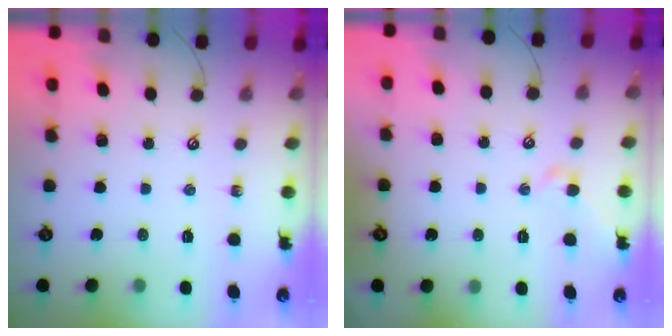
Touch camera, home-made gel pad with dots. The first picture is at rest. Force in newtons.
{"total": 0.9, "press": 0.8, "slide": 0.4}